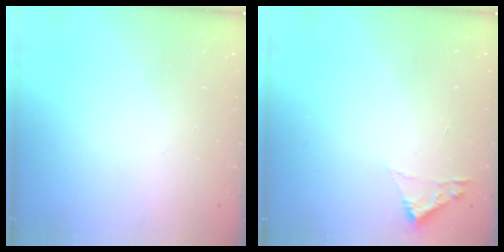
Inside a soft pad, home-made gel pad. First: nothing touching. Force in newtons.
{"total": 1.8, "press": 1.8, "slide": 0.2}